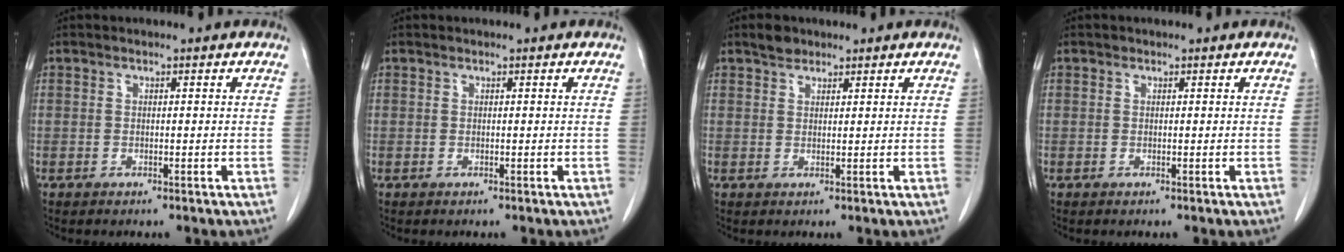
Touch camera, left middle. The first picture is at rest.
{"total": 0.0}
{"total": 2.1, "force": [1.7, 1.1, 0.6], "torque": [-0.016, 0.005, 0.029]}
{"total": 0.0}